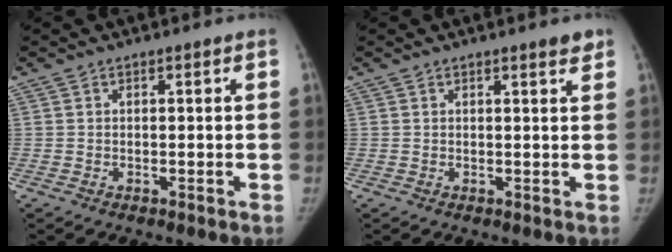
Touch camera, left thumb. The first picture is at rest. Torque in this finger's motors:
{"motor_torque": [0.24, 0.09, 0.33, -0.03, 0.02]}